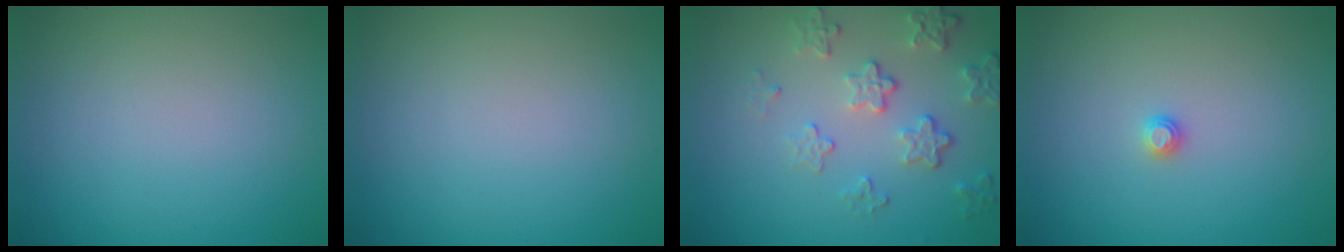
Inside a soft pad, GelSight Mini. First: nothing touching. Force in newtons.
{"total": 0.0}
{"total": 4.0, "press": 3.1, "slide": 2.6}
{"total": 0.8, "press": 0.8, "slide": 0.1}